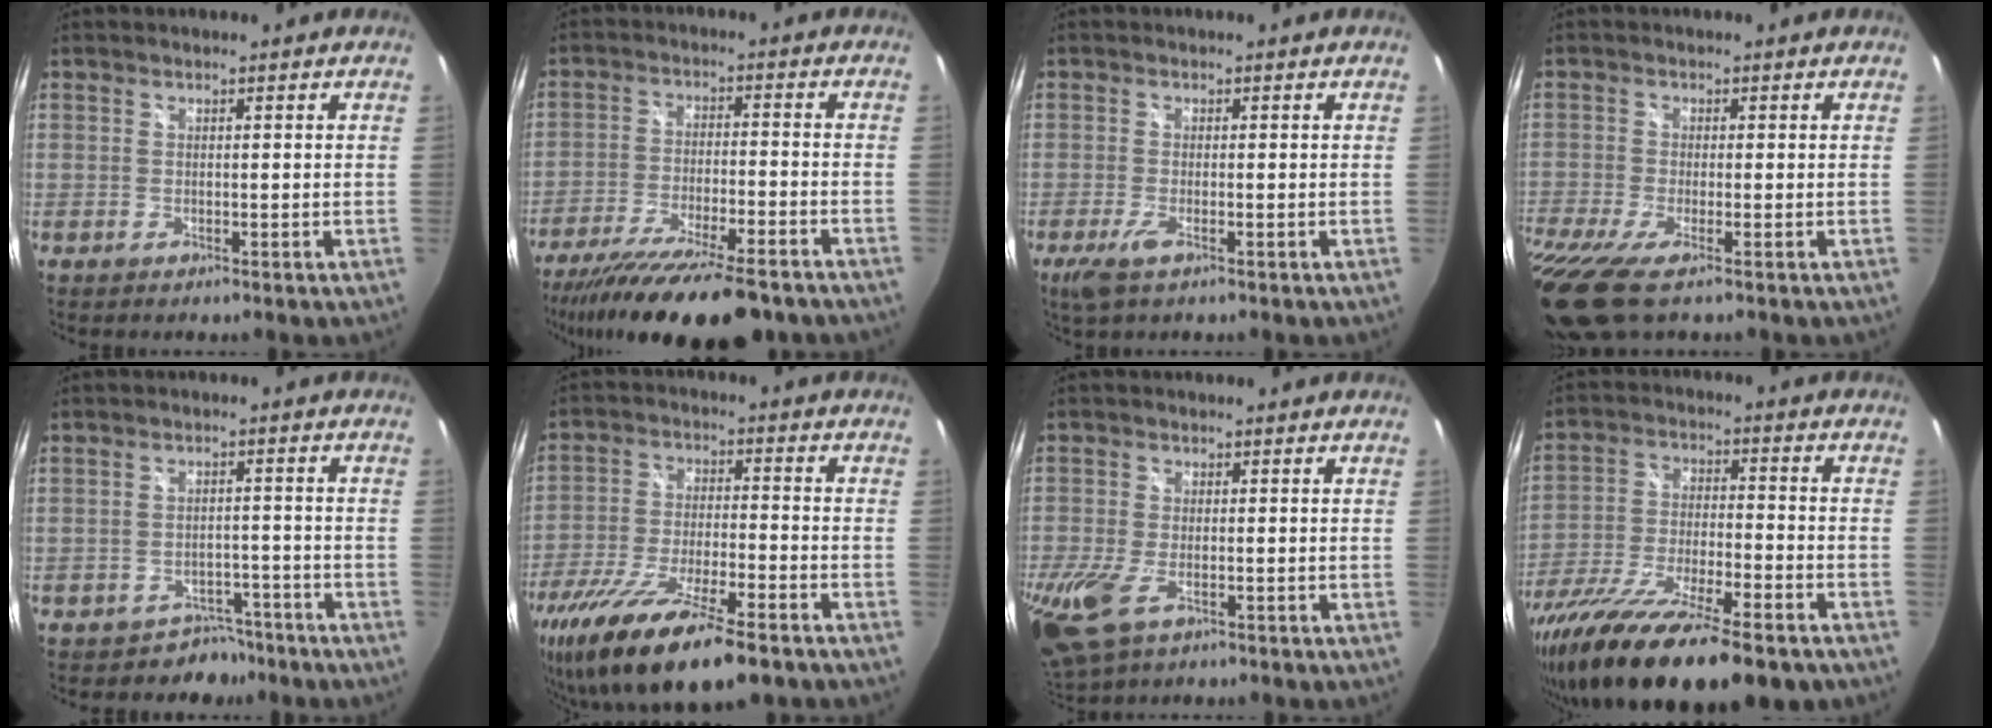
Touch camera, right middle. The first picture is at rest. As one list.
[{"total": 20.4, "force": [-16.4, 3.9, 11.5], "torque": [-0.218, -0.050, -0.259]}, {"total": 3.5, "force": [-1.9, 0.7, 2.9], "torque": [-0.063, -0.013, -0.035]}, {"total": 9.5, "force": [-6.0, 1.7, 7.2], "torque": [-0.170, -0.051, -0.114]}, {"total": 5.1, "force": [-3.9, 3.2, -0.2], "torque": [0.006, 0.026, -0.055]}, {"total": 19.4, "force": [-14.2, 4.4, 12.5], "torque": [-0.250, -0.056, -0.243]}, {"total": 13.8, "force": [-5.9, 7.7, 9.7], "torque": [-0.242, -0.048, -0.102]}, {"total": 25.0, "force": [-18.3, 6.1, 15.8], "torque": [-0.298, -0.075, -0.302]}]